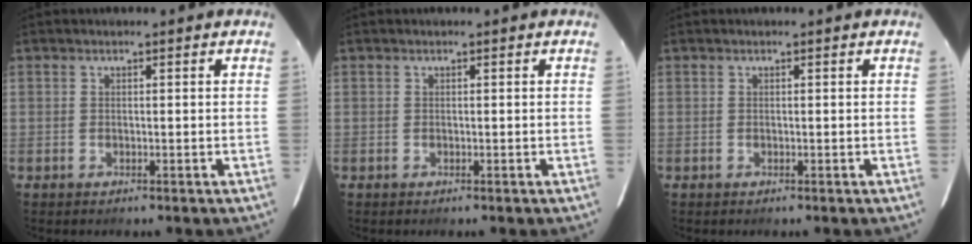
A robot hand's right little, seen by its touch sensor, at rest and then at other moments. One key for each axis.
{"total": 0.0}
{"total": 0.0}